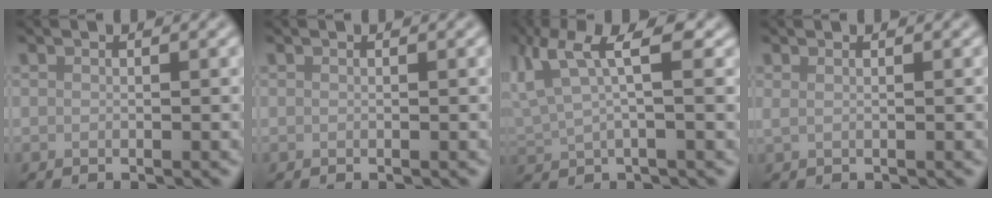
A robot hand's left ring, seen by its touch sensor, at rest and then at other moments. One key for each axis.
{"total": 0.0}
{"total": 5.9, "fx": 2.4, "fy": 2.0, "fz": 5.0, "tx": -0.107, "ty": 0.010, "tz": 0.046}
{"total": 0.8, "fx": 0.4, "fy": 0.4, "fz": 0.6, "tx": -0.008, "ty": -0.002, "tz": 0.001}